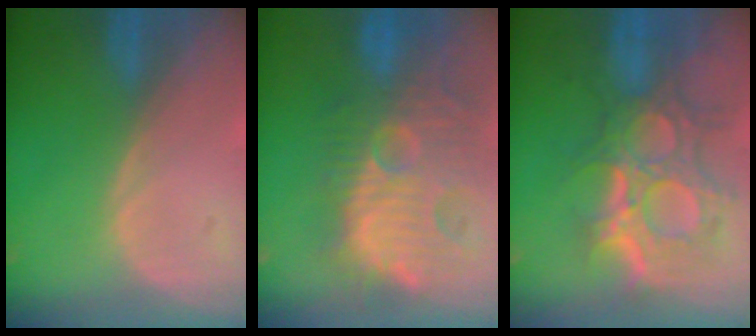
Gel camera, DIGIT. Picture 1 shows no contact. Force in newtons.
{"total": 13.4, "press": 12.4, "slide": 5.0}
{"total": 12.1, "press": 10.8, "slide": 5.4}